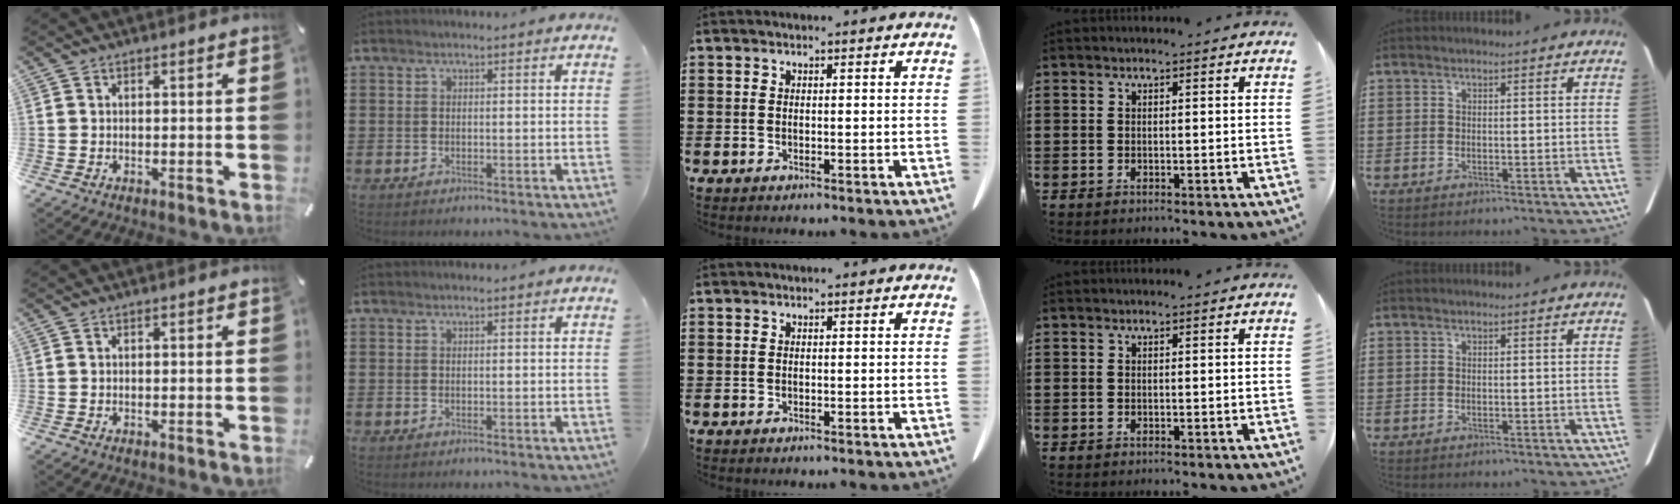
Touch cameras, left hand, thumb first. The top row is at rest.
{}